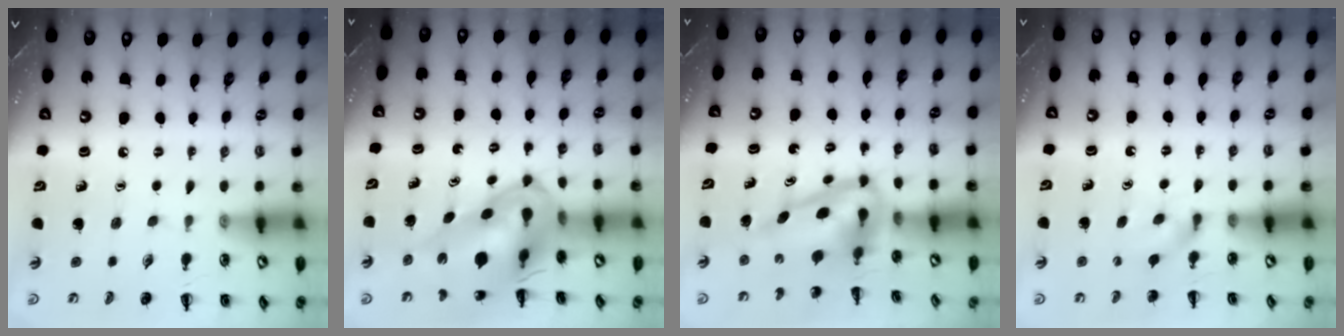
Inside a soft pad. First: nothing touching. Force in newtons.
{"total": 11.9, "press": 11.3, "slide": 3.7}
{"total": 6.8, "press": 6.5, "slide": 1.9}
{"total": 3.1, "press": 2.8, "slide": 1.2}